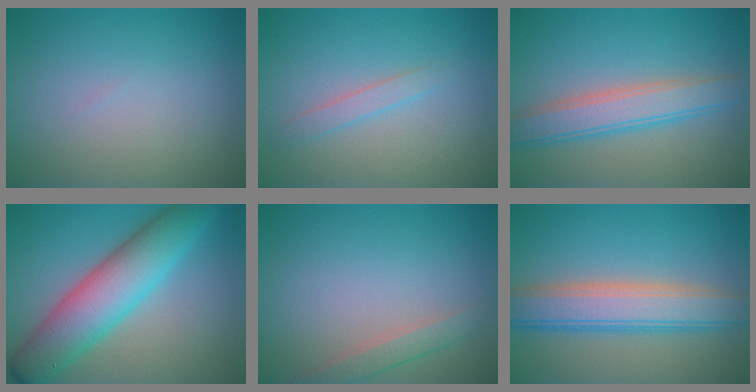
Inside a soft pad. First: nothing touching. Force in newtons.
{"total": 1.3, "press": 1.3, "slide": 0.0}
{"total": 3.9, "press": 3.9, "slide": 0.2}
{"total": 8.5, "press": 8.5, "slide": 0.0}
{"total": 1.8, "press": 1.8, "slide": 0.1}
{"total": 6.5, "press": 6.5, "slide": 0.4}